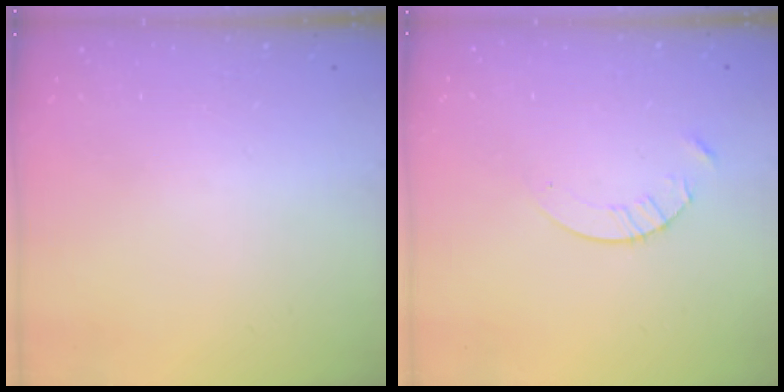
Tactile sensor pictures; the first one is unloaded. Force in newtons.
{"total": 3.8, "press": 3.7, "slide": 0.5}